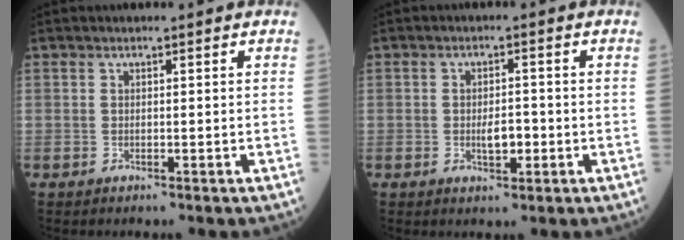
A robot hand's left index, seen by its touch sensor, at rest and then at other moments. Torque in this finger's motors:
{"motor_torque": [0.52, -0.27, 0.07, 0.05]}